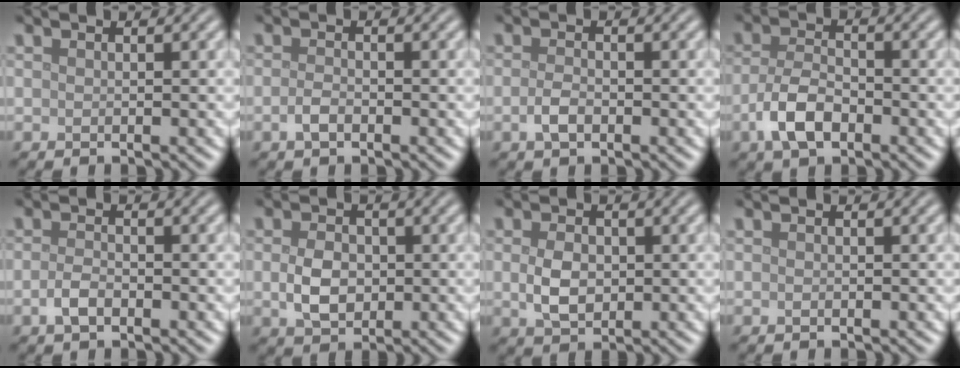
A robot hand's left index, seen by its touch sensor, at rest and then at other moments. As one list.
[{"total": 1.4, "force": [-0.6, 0.6, 1.1], "torque": [-0.025, 0.000, -0.015]}, {"total": 1.7, "force": [-0.6, 0.9, 1.4], "torque": [-0.029, -0.001, -0.016]}, {"total": 4.4, "force": [-2.0, 2.2, 3.2], "torque": [-0.065, 0.001, -0.044]}, {"total": 1.8, "force": [-0.8, 0.9, 1.4], "torque": [-0.030, 0.000, -0.019]}, {"total": 3.4, "force": [-0.1, 2.5, 2.4], "torque": [-0.050, -0.002, -0.005]}, {"total": 3.2, "force": [0.0, 2.2, 2.3], "torque": [-0.049, -0.001, 0.000]}, {"total": 0.0}]